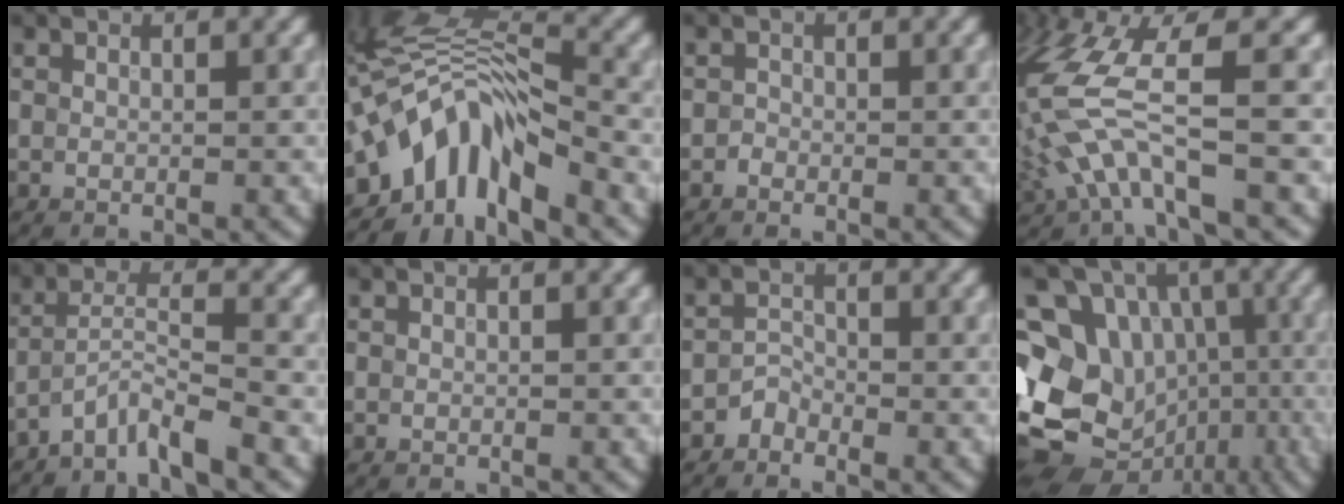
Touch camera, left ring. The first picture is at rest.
{"total": 8.2, "force": [-4.3, 3.2, 6.2], "torque": [-0.094, 0.013, -0.089]}
{"total": 0.7, "force": [-0.4, 0.5, 0.1], "torque": [0.002, -0.001, -0.008]}
{"total": 8.4, "force": [-1.0, 2.8, 7.9], "torque": [-0.182, 0.003, -0.025]}
{"total": 4.2, "force": [-3.5, 0.3, 2.2], "torque": [-0.038, 0.004, -0.077]}
{"total": 0.0}
{"total": 1.3, "force": [-1.1, 0.7, 0.2], "torque": [-0.001, 0.009, -0.022]}
{"total": 18.7, "force": [-4.4, 15.9, 8.8], "torque": [-0.183, 0.012, -0.078]}